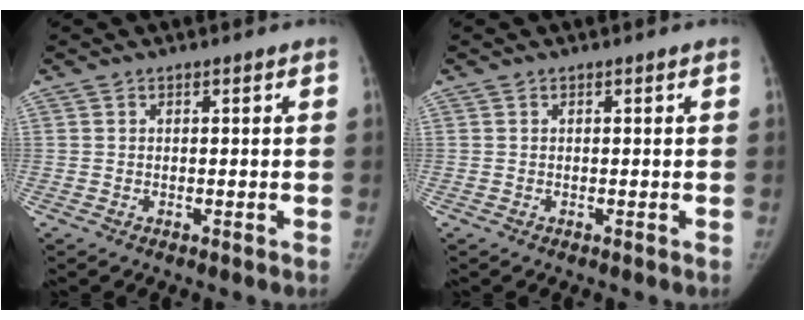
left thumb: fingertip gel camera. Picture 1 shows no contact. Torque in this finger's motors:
{"motor_torque": [0.00, 0.00, 0.20, -0.20, 0.00]}